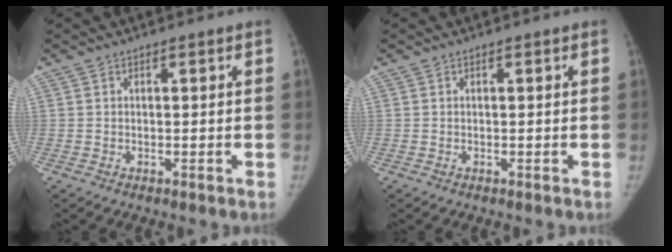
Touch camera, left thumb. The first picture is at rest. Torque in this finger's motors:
{"motor_torque": [0.06, -0.03, 0.12, 0.06, 0.03]}